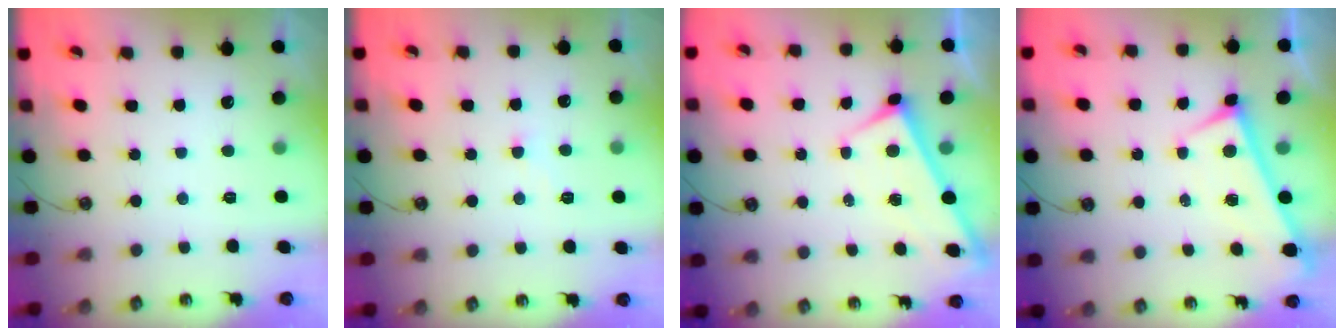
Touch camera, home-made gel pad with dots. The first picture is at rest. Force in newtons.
{"total": 0.5, "press": 0.2, "slide": 0.5}
{"total": 1.6, "press": 1.6, "slide": 0.1}
{"total": 0.0}